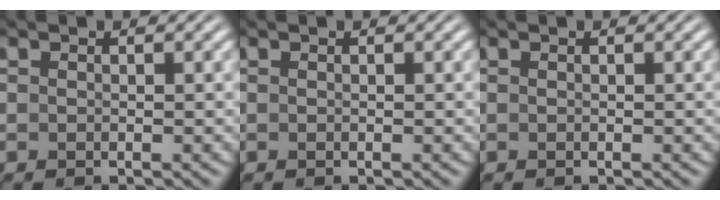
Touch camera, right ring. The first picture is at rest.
{"total": 0.0}
{"total": 0.0}